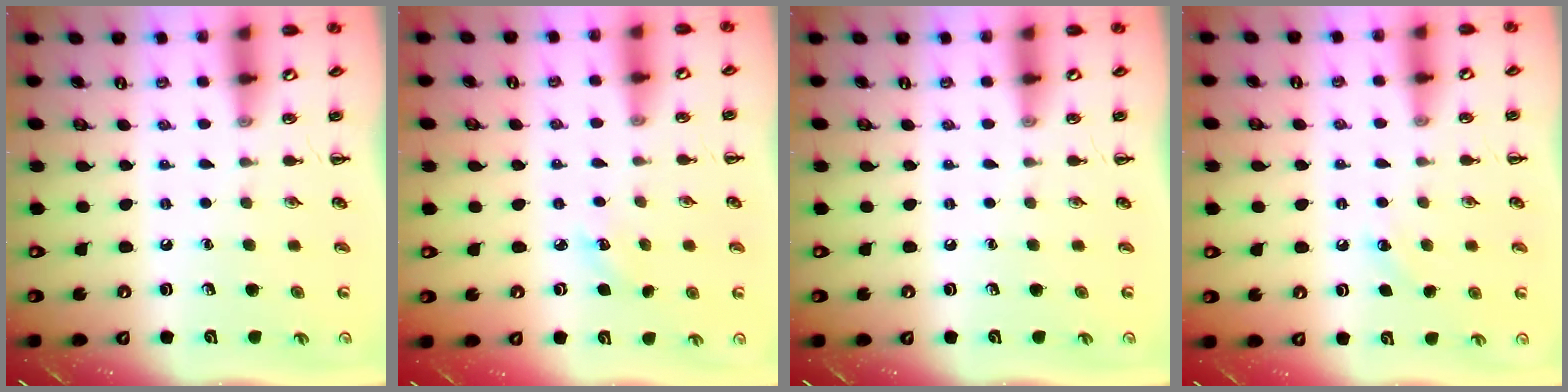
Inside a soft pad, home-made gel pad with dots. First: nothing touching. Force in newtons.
{"total": 3.7, "press": 3.5, "slide": 1.1}
{"total": 0.0}
{"total": 4.0, "press": 3.8, "slide": 1.1}